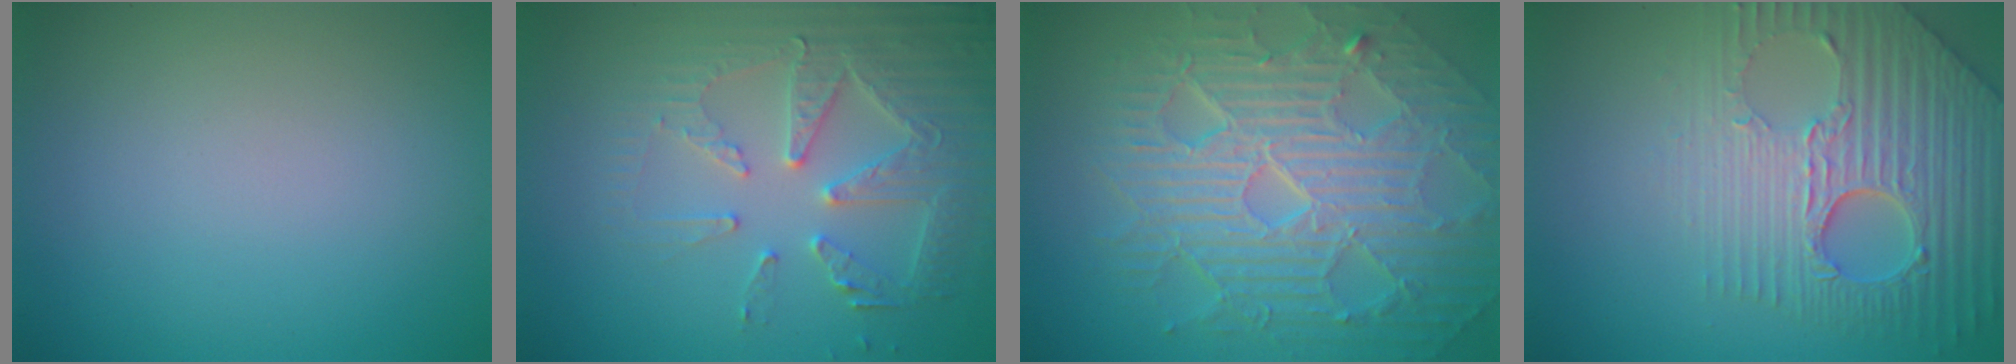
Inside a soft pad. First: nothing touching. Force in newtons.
{"total": 4.5, "press": 4.5, "slide": 0.3}
{"total": 10.5, "press": 6.8, "slide": 8.0}
{"total": 6.6, "press": 5.4, "slide": 3.8}